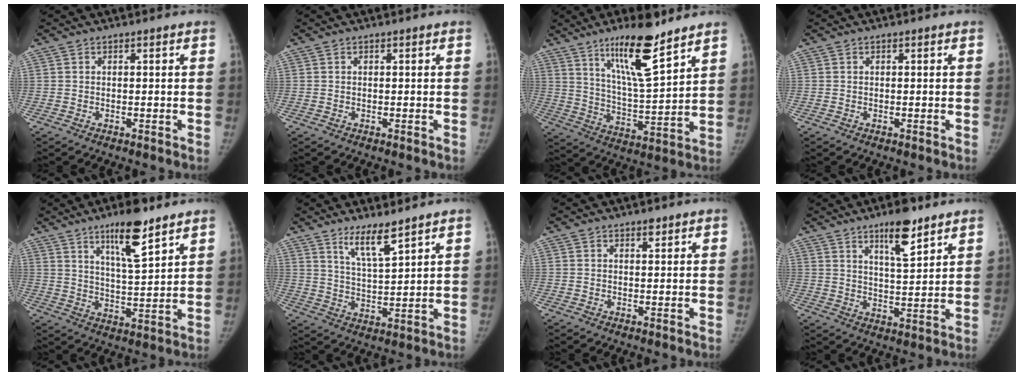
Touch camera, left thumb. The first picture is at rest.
{"total": 0.0}
{"total": 14.8, "force": [9.9, 2.7, 10.7], "torque": [-0.173, -0.065, 0.180]}
{"total": 0.0}
{"total": 11.1, "force": [7.2, 2.4, 8.1], "torque": [-0.123, -0.046, 0.122]}
{"total": 6.9, "force": [5.1, 0.9, 4.5], "torque": [-0.080, -0.046, 0.100]}
{"total": 1.2, "force": [0.8, 0.5, 0.6], "torque": [-0.006, -0.005, 0.012]}
{"total": 8.8, "force": [5.9, 2.3, 6.2], "torque": [-0.088, -0.038, 0.098]}